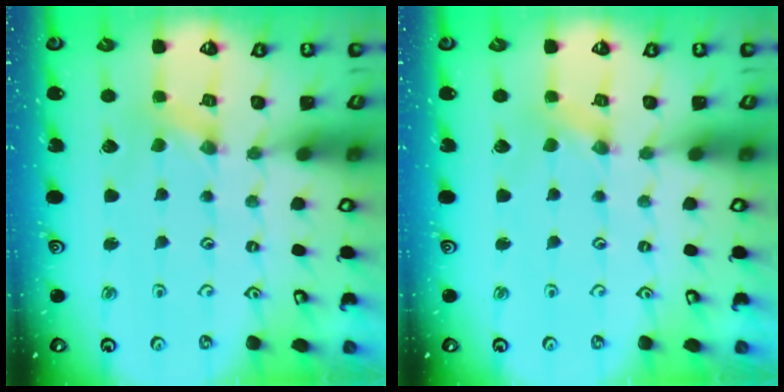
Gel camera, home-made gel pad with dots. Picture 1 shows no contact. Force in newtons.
{"total": 0.0}